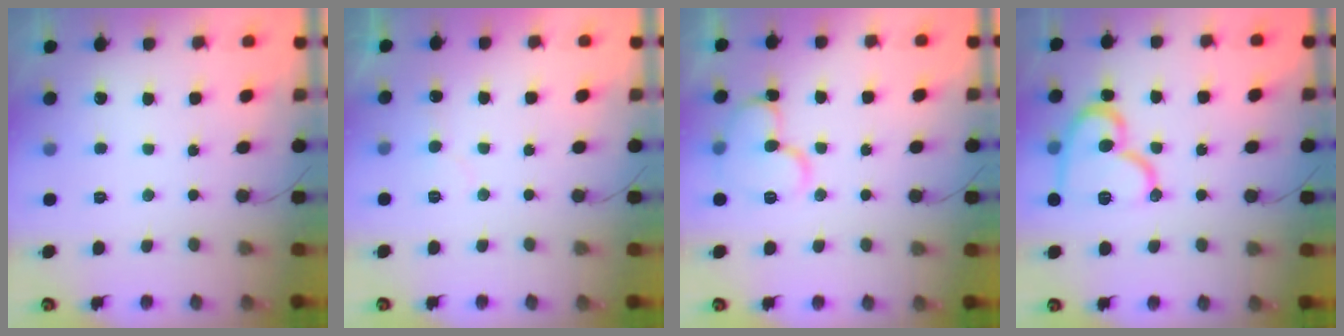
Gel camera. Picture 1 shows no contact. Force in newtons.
{"total": 4.7, "press": 4.7, "slide": 0.3}
{"total": 11.3, "press": 11.1, "slide": 1.6}
{"total": 17.3, "press": 17.3, "slide": 1.7}